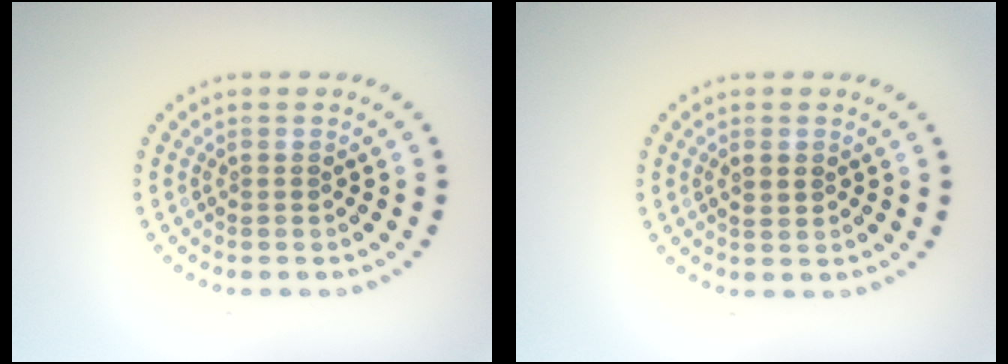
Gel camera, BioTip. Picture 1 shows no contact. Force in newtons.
{"total": 1.0, "press": 0.9, "slide": 0.3}